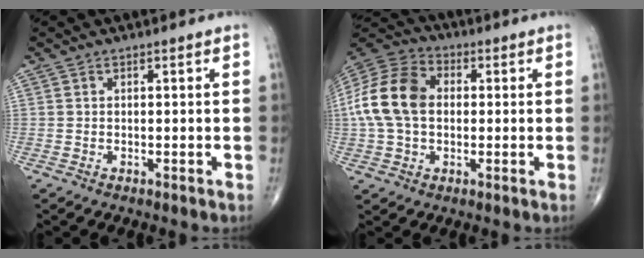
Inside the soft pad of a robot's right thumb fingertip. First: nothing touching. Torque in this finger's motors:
{"motor_torque": [-1.05, 1.15, 1.61, 0.16, 0.22]}